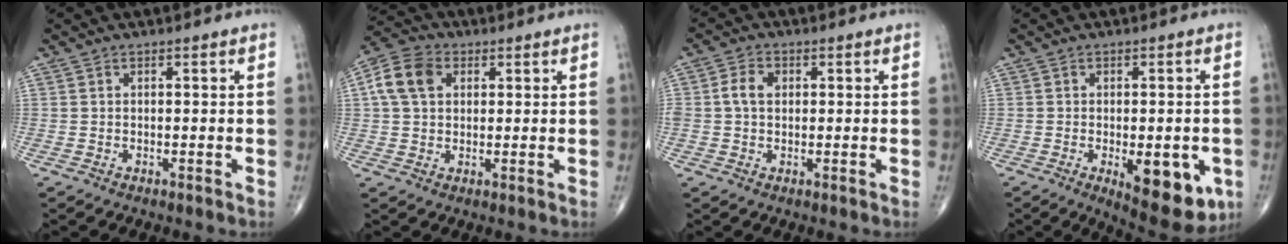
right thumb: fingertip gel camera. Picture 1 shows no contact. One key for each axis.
{"total": 8.4, "fx": 2.2, "fy": 6.1, "fz": 5.4, "tx": -0.100, "ty": 0.014, "tz": 0.035}
{"total": 4.0, "fx": 0.5, "fy": 3.0, "fz": 2.7, "tx": -0.052, "ty": 0.009, "tz": 0.005}
{"total": 12.6, "fx": -4.1, "fy": 5.4, "fz": 10.6, "tx": -0.118, "ty": -0.006, "tz": -0.041}